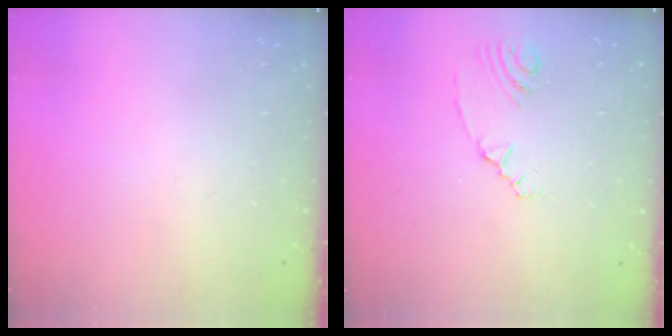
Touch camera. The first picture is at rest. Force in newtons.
{"total": 2.5, "press": 2.2, "slide": 1.1}